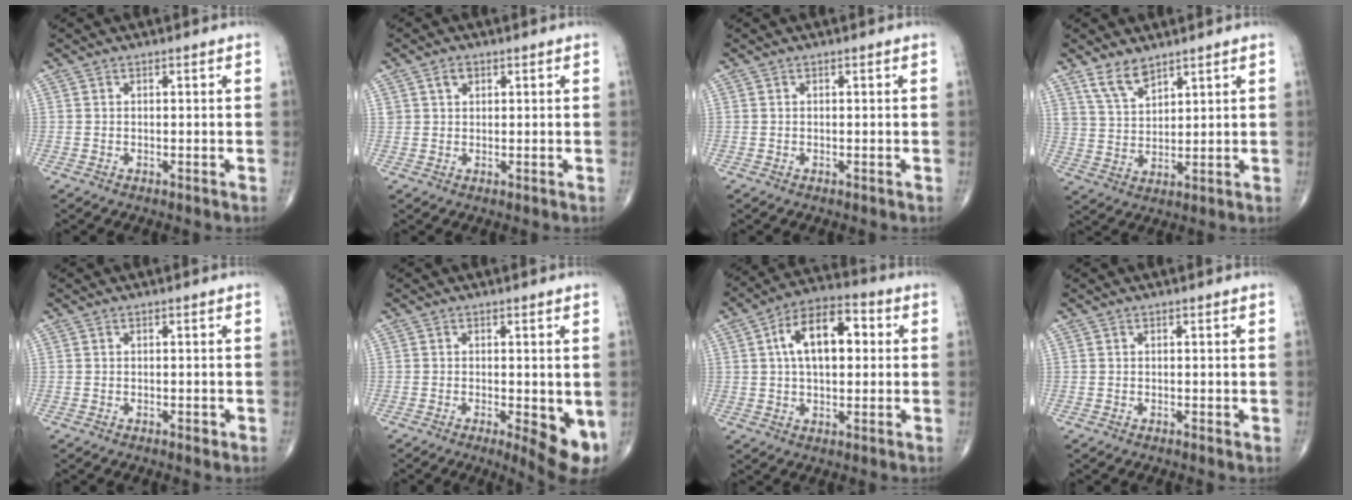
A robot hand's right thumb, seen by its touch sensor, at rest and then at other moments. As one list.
[{"total": 2.1, "force": [1.0, 1.5, 1.1], "torque": [-0.014, 0.001, 0.019]}, {"total": 0.0}, {"total": 6.2, "force": [4.7, 2.7, 3.1], "torque": [-0.048, -0.026, 0.098]}, {"total": 0.7, "force": [-0.3, 0.4, 0.6], "torque": [-0.003, 0.000, -0.006]}, {"total": 7.8, "force": [-1.7, 2.6, 7.2], "torque": [-0.088, -0.018, -0.021]}, {"total": 13.3, "force": [2.5, 7.2, 10.9], "torque": [-0.163, 0.022, 0.033]}, {"total": 0.0}]